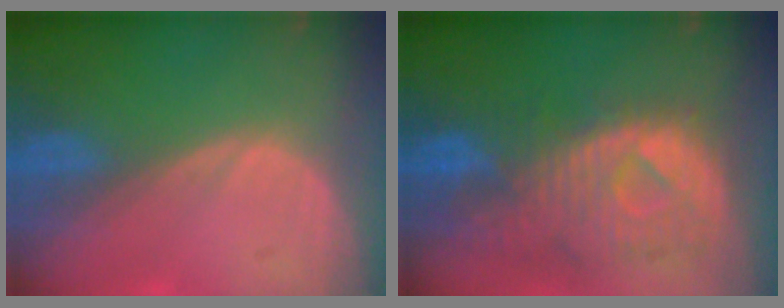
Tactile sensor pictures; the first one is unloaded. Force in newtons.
{"total": 11.4, "press": 9.9, "slide": 5.7}